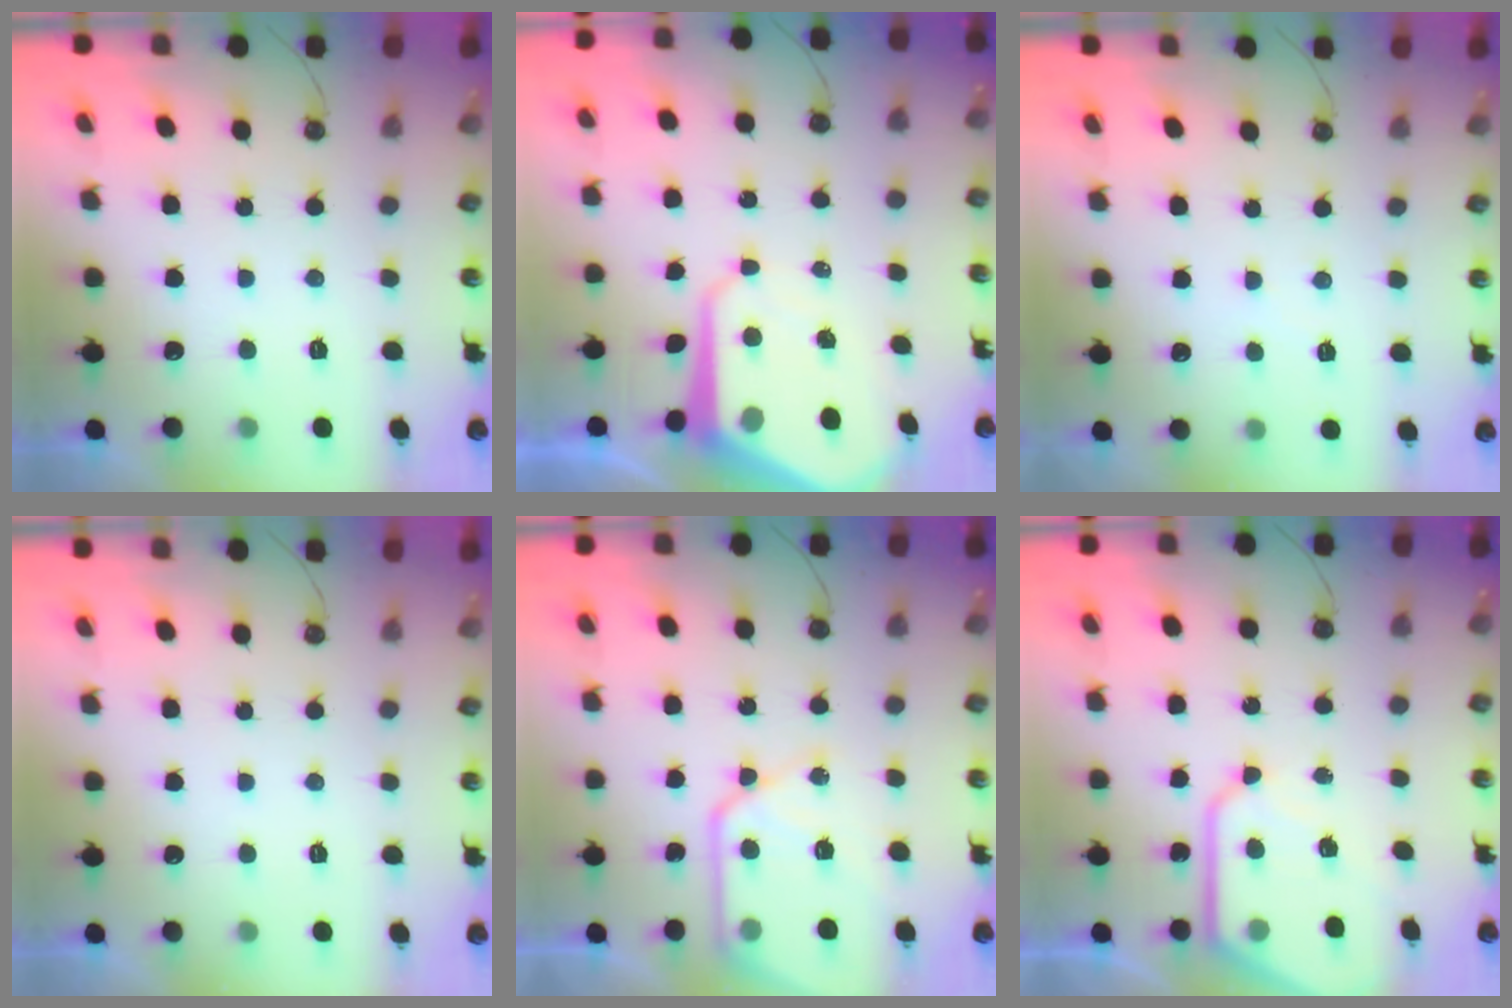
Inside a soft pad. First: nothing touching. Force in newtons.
{"total": 11.2, "press": 11.1, "slide": 1.0}
{"total": 2.3, "press": 2.3, "slide": 0.3}
{"total": 0.0}
{"total": 14.2, "press": 14.1, "slide": 1.3}
{"total": 10.7, "press": 10.7, "slide": 0.9}